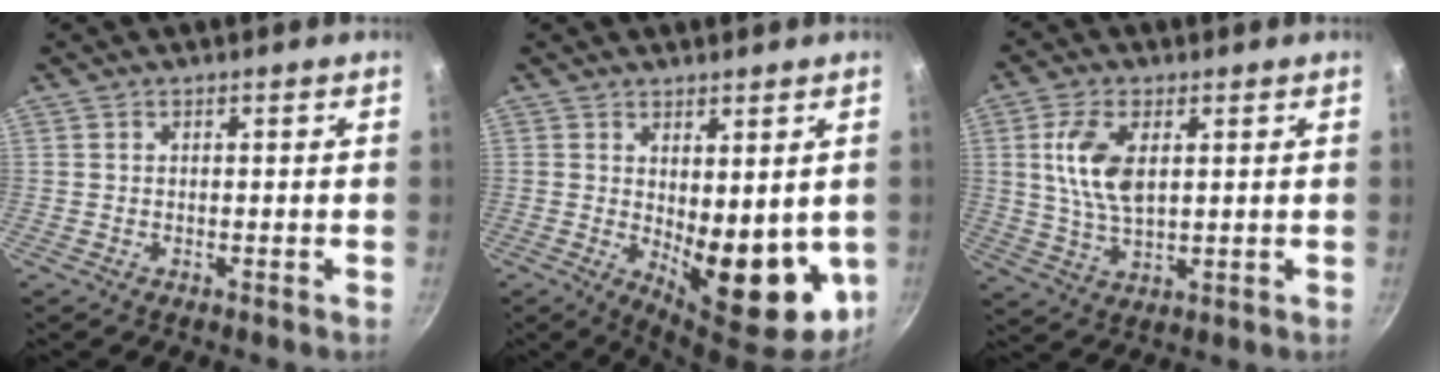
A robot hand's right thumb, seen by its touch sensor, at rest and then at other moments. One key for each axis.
{"total": 13.9, "fx": 0.0, "fy": 6.5, "fz": 12.2, "tx": -0.141, "ty": -0.029, "tz": 0.018}
{"total": 9.7, "fx": 2.4, "fy": 5.1, "fz": 8.0, "tx": -0.152, "ty": -0.008, "tz": 0.046}